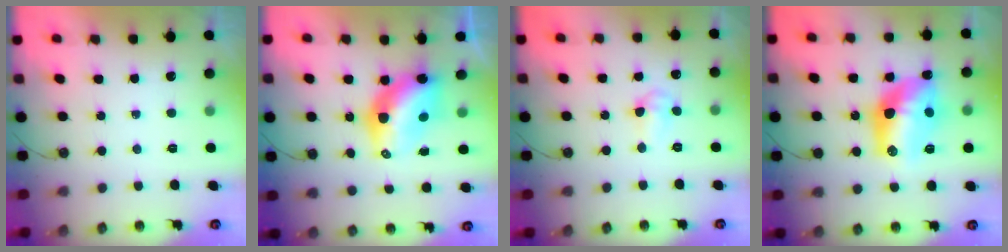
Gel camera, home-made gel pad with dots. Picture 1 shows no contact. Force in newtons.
{"total": 10.1, "press": 10.0, "slide": 0.9}
{"total": 5.9, "press": 4.4, "slide": 3.8}
{"total": 15.0, "press": 14.9, "slide": 1.2}